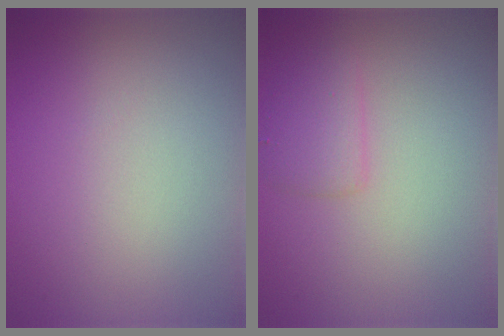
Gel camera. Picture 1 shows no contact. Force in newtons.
{"total": 1.8, "press": 1.8, "slide": 0.2}